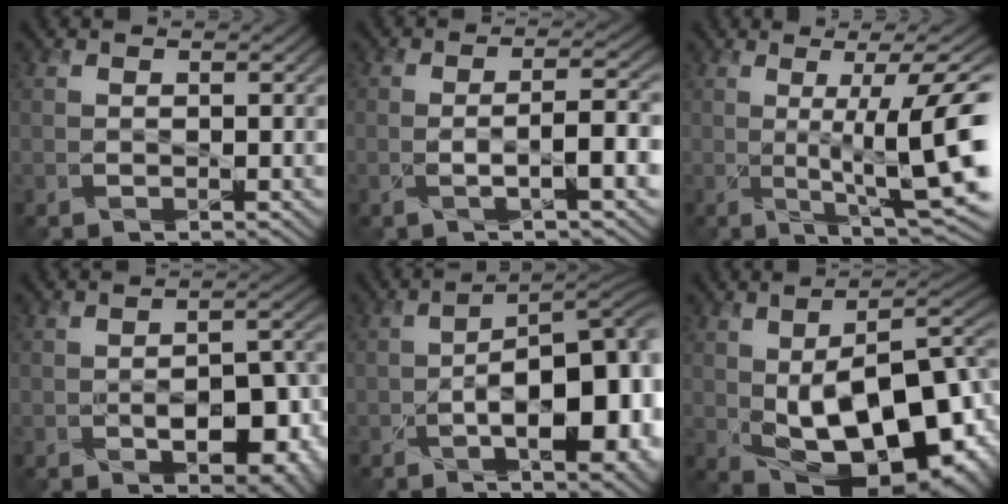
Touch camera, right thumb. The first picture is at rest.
{"total": 4.4, "force": [-1.4, 0.5, 4.1], "torque": [-0.071, 0.008, -0.030]}
{"total": 12.4, "force": [0.8, 1.9, 12.2], "torque": [-0.183, 0.011, 0.032]}
{"total": 7.9, "force": [-2.7, 3.9, 6.4], "torque": [-0.086, -0.009, -0.036]}
{"total": 14.6, "force": [-4.5, 5.7, 12.7], "torque": [-0.166, -0.001, -0.064]}
{"total": 19.4, "force": [-3.0, 10.2, 16.2], "torque": [-0.238, -0.023, -0.024]}